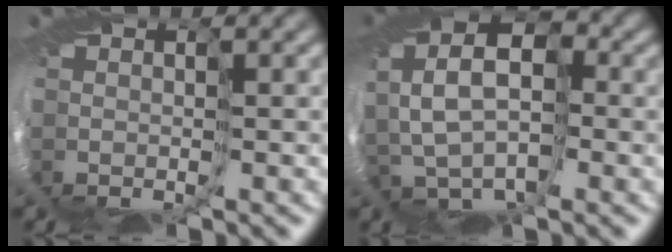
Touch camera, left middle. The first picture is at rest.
{"total": 6.8, "force": [0.7, 4.8, 4.7], "torque": [-0.109, 0.023, 0.021]}